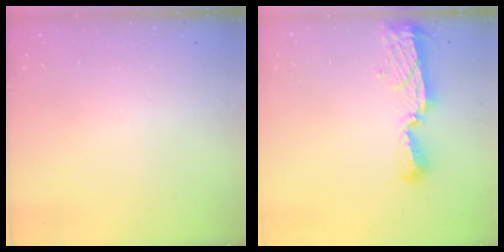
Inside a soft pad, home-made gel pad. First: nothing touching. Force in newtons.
{"total": 8.7, "press": 8.7, "slide": 0.7}